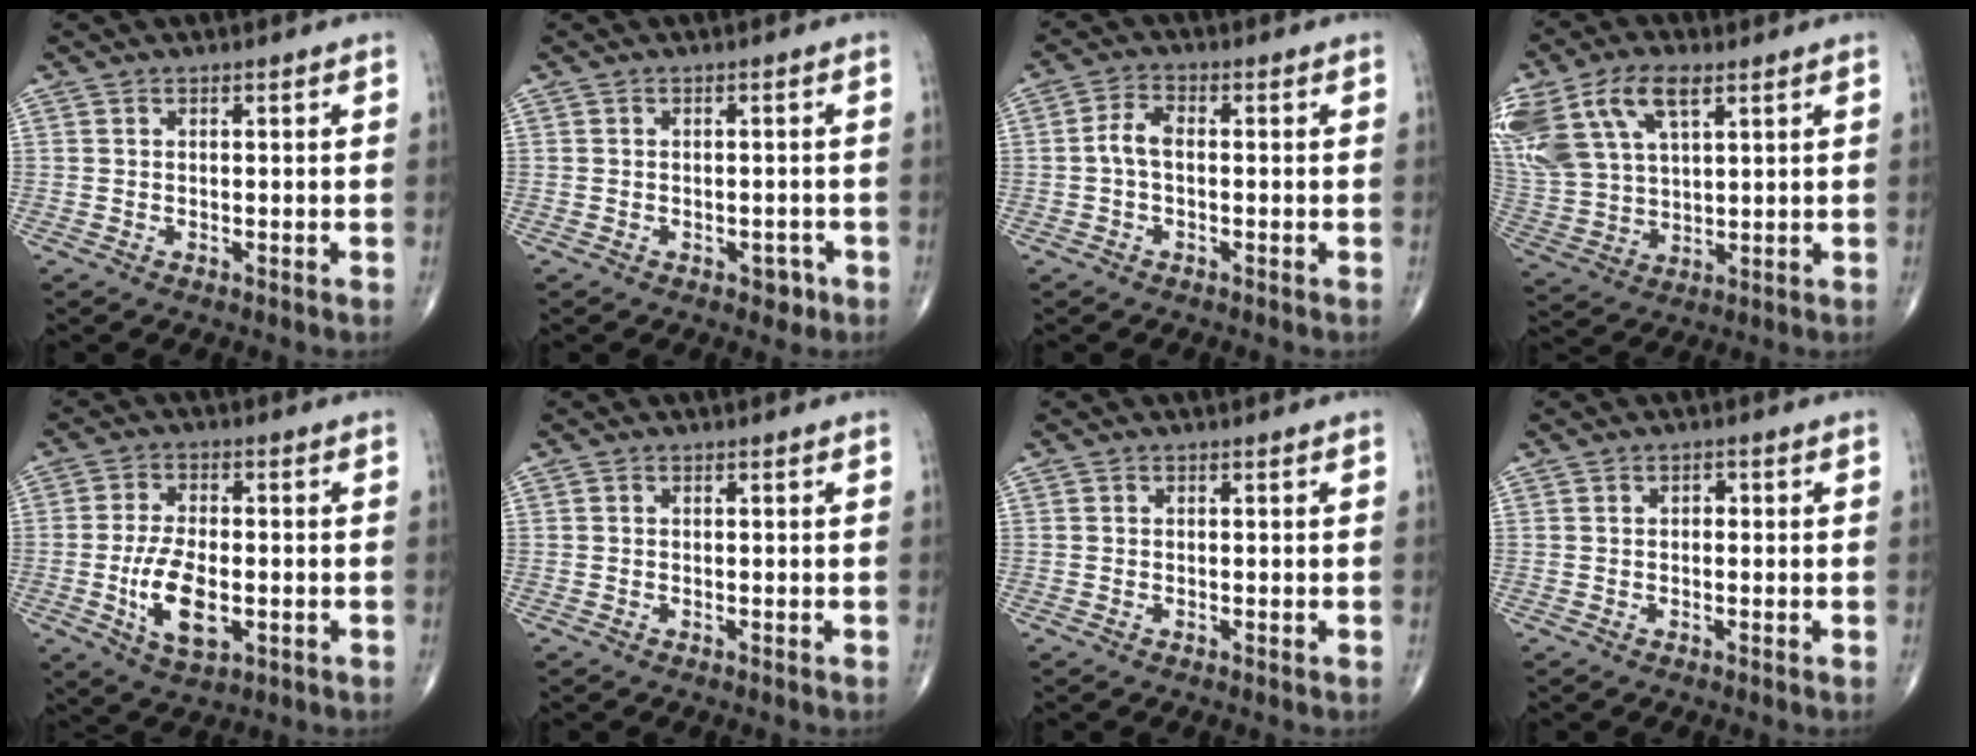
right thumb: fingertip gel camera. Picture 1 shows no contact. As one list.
[{"total": 2.2, "force": [-1.2, 1.5, 1.2], "torque": [-0.002, 0.005, -0.014]}, {"total": 3.6, "force": [-0.4, 1.9, 3.0], "torque": [-0.061, 0.014, -0.014]}, {"total": 19.4, "force": [9.3, 10.7, 13.2], "torque": [-0.303, 0.007, 0.184]}, {"total": 10.1, "force": [-2.2, 4.9, 8.6], "torque": [-0.154, -0.001, -0.034]}, {"total": 0.0}, {"total": 0.0}, {"total": 1.1, "force": [0.0, 0.8, 0.8], "torque": [-0.006, 0.005, -0.003]}]